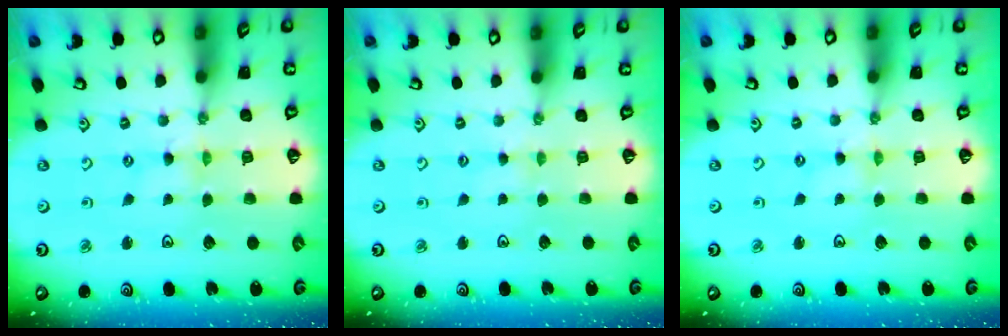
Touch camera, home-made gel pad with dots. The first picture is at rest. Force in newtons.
{"total": 1.2, "press": 1.2, "slide": 0.3}
{"total": 0.0}